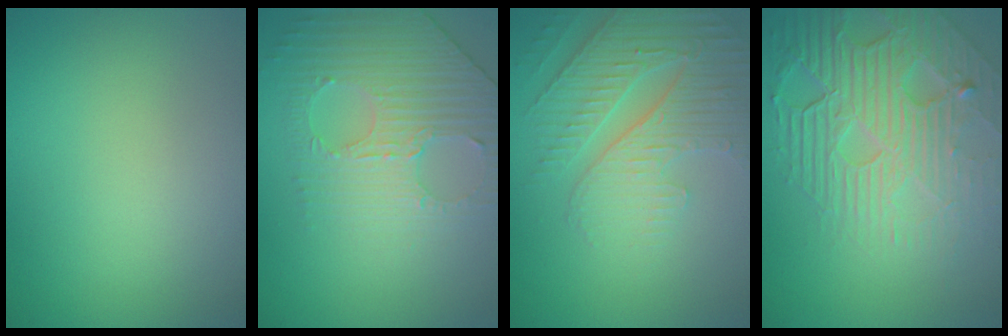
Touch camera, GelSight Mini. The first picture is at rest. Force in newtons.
{"total": 3.9, "press": 3.8, "slide": 0.8}
{"total": 4.8, "press": 4.3, "slide": 2.0}
{"total": 8.0, "press": 5.6, "slide": 5.7}